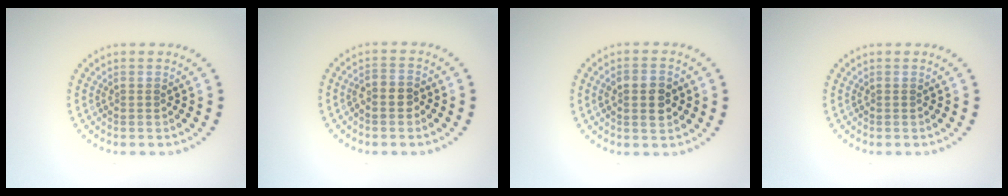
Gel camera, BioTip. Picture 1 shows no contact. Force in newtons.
{"total": 2.0, "press": 1.8, "slide": 0.8}
{"total": 3.0, "press": 3.0, "slide": 0.3}
{"total": 0.0}